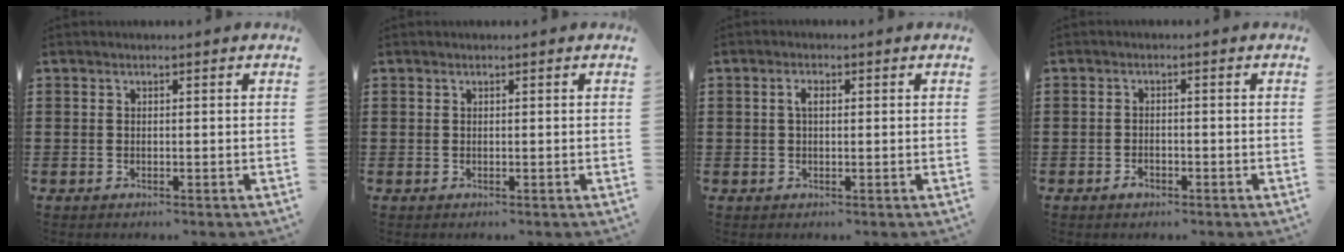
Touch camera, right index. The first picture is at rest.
{"total": 0.0}
{"total": 1.9, "force": [0.4, 0.8, 1.6], "torque": [-0.034, 0.006, 0.004]}
{"total": 1.2, "force": [-0.9, 0.7, 0.5], "torque": [-0.012, -0.003, -0.017]}